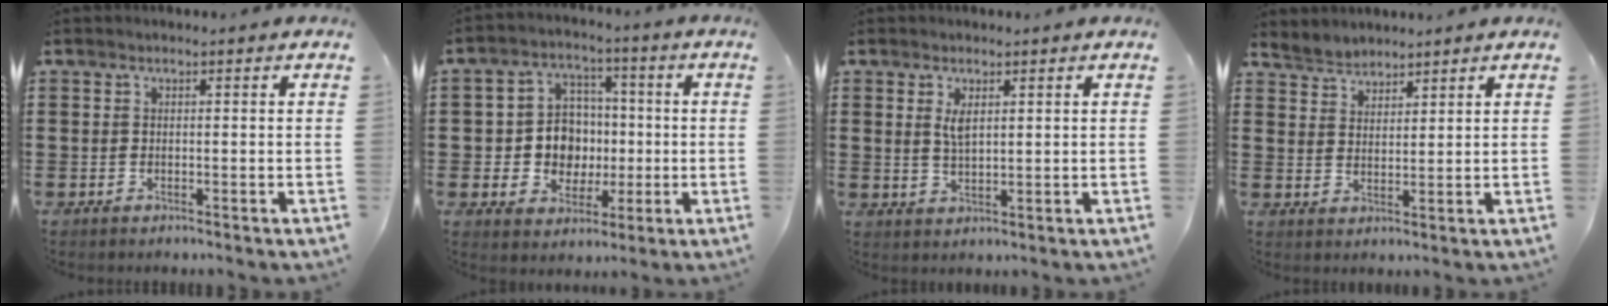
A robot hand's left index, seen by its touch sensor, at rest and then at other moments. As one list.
[{"total": 8.0, "force": [-0.4, 7.3, 3.2], "torque": [-0.084, 0.017, -0.004]}, {"total": 2.8, "force": [1.2, 1.0, 2.4], "torque": [-0.043, 0.001, 0.019]}, {"total": 2.9, "force": [2.7, 0.8, -0.5], "torque": [-0.001, -0.003, 0.052]}]